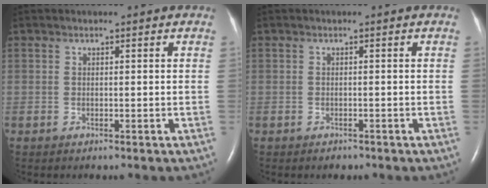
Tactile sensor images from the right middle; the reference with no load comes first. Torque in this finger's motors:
{"motor_torque": [0.25, -0.32, 0.13, 0.02]}